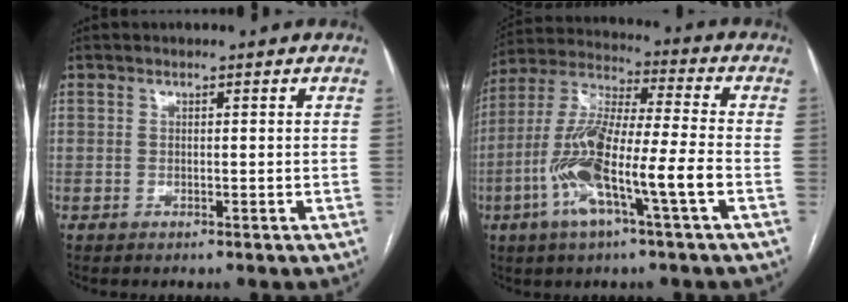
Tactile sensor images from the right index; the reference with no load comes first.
{"total": 14.9, "force": [-5.1, 1.0, 14.0], "torque": [-0.285, 0.001, -0.100]}